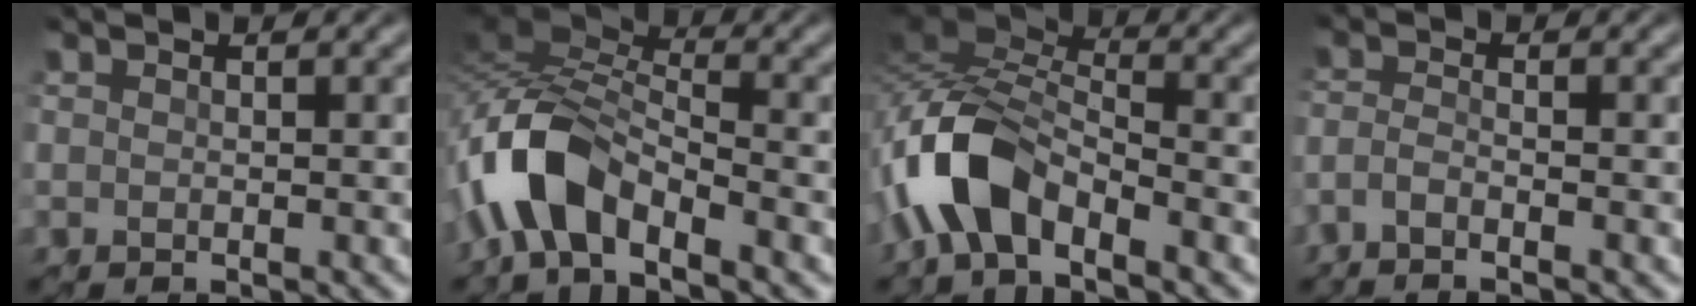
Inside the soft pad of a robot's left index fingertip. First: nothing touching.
{"total": 6.9, "force": [-4.4, 2.2, 4.7], "torque": [-0.105, 0.010, -0.099]}
{"total": 7.0, "force": [-4.4, 2.6, 4.8], "torque": [-0.108, 0.009, -0.099]}
{"total": 1.7, "force": [-1.4, -0.8, 0.5], "torque": [-0.020, 0.004, -0.031]}